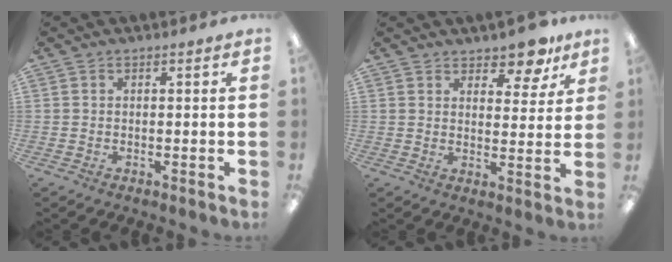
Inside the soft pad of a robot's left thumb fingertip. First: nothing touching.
{"total": 7.5, "force": [6.3, 2.6, 3.0], "torque": [-0.029, -0.043, 0.109]}